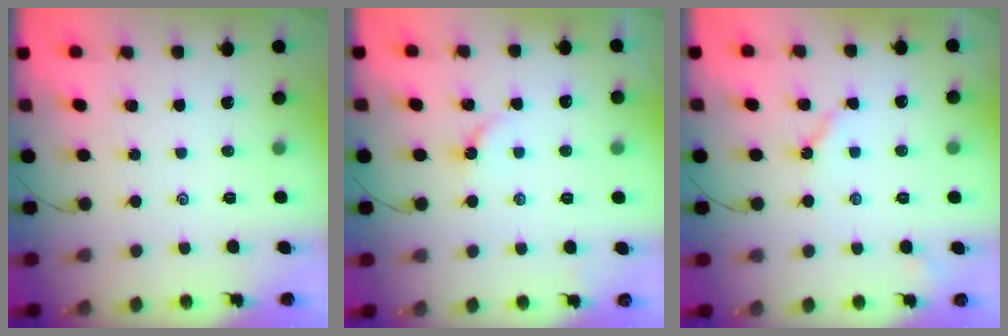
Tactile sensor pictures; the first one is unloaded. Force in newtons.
{"total": 2.5, "press": 2.4, "slide": 0.4}
{"total": 3.5, "press": 3.5, "slide": 0.3}